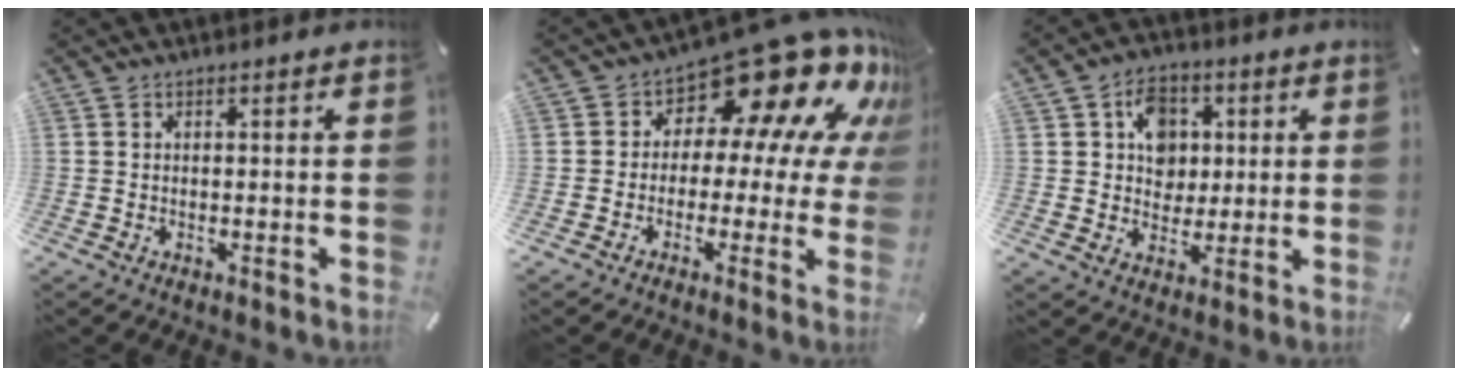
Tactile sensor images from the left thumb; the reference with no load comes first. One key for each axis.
{"total": 16.2, "fx": 11.2, "fy": 7.3, "fz": 9.2, "tx": -0.130, "ty": -0.104, "tz": 0.185}
{"total": 8.8, "fx": 1.8, "fy": 7.6, "fz": 4.0, "tx": -0.051, "ty": 0.001, "tz": 0.032}